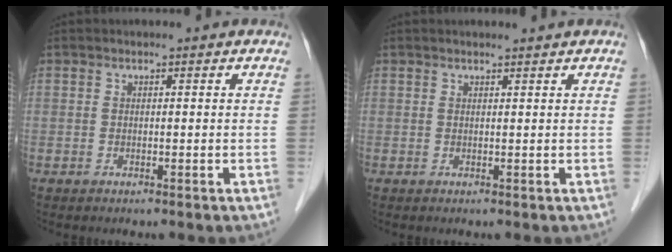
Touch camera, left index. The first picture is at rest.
{"total": 1.5, "force": [1.4, -0.4, 0.4], "torque": [-0.010, 0.001, 0.024]}